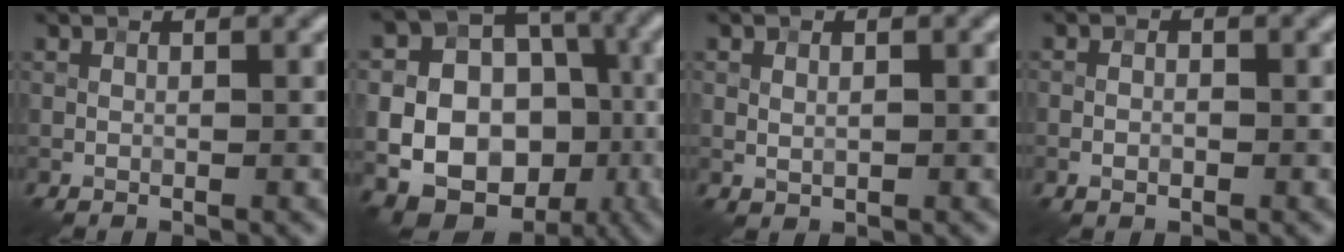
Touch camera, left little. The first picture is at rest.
{"total": 16.4, "force": [-4.1, 14.1, 7.4], "torque": [-0.118, -0.014, -0.078]}
{"total": 1.1, "force": [0.1, 0.8, 0.7], "torque": [-0.015, 0.000, 0.003]}
{"total": 1.3, "force": [-0.6, 0.9, 0.8], "torque": [-0.014, 0.003, -0.012]}